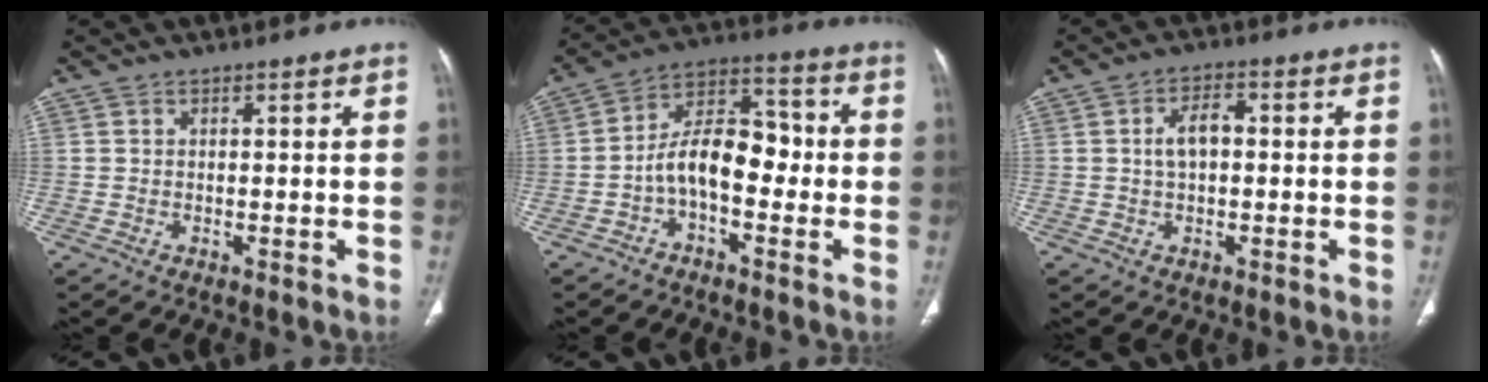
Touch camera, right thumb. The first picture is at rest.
{"total": 11.2, "force": [-2.4, 6.5, 8.8], "torque": [-0.127, 0.047, -0.052]}
{"total": 4.8, "force": [0.2, 2.7, 3.9], "torque": [-0.071, 0.014, 0.000]}